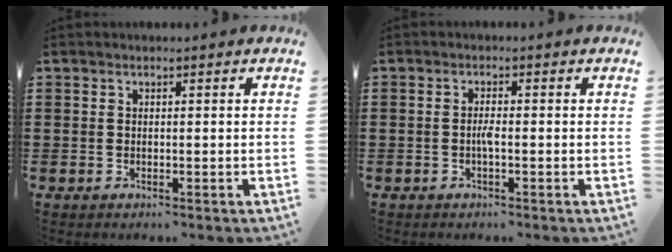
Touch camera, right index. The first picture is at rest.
{"total": 1.7, "force": [-0.5, 0.2, 1.6], "torque": [-0.040, -0.002, -0.012]}